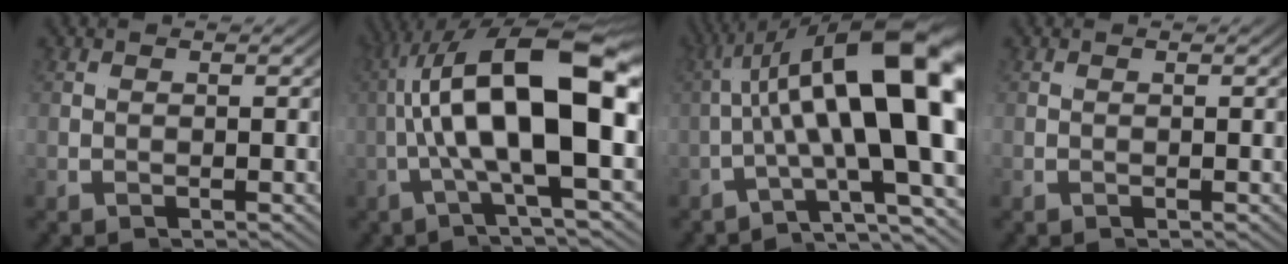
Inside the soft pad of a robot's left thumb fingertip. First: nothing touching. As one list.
[{"total": 16.2, "force": [0.4, 5.4, 15.2], "torque": [-0.252, 0.015, -0.004]}, {"total": 12.4, "force": [-0.4, 2.3, 12.1], "torque": [-0.170, 0.038, -0.031]}, {"total": 0.0}]